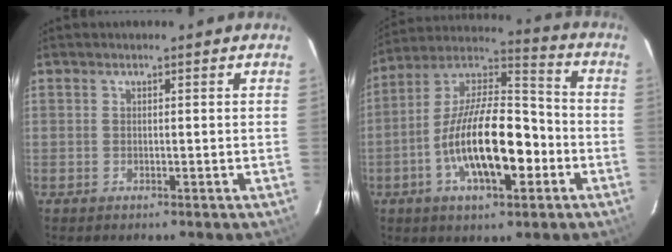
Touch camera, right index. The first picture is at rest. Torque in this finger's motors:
{"motor_torque": [0.79, -0.20, 1.06, 0.21]}